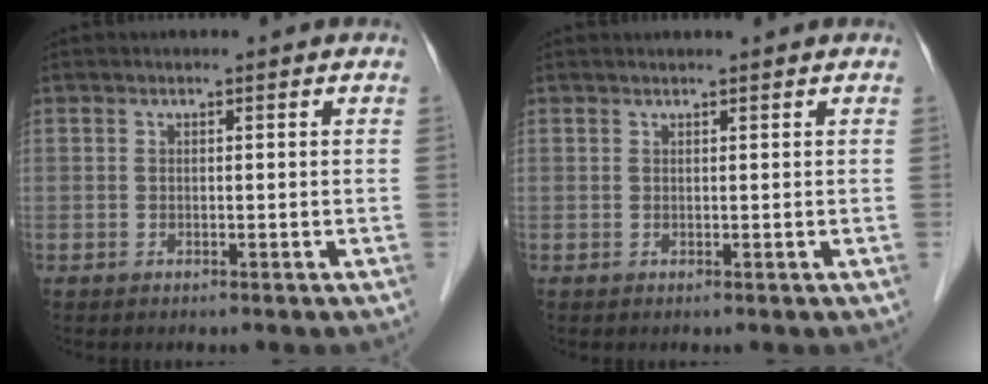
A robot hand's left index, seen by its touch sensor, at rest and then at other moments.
{"total": 1.3, "force": [1.3, 0.0, 0.4], "torque": [-0.006, 0.014, 0.022]}